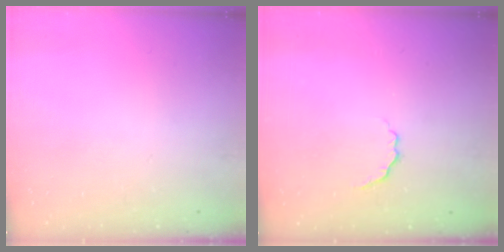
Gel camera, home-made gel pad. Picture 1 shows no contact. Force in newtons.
{"total": 3.5, "press": 3.4, "slide": 0.8}